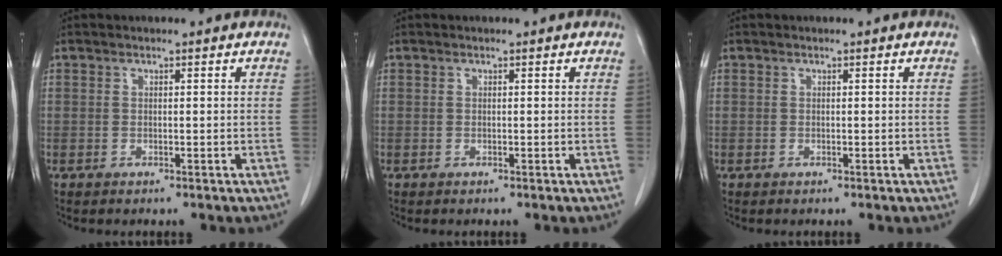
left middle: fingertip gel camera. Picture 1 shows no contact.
{"total": 0.0}
{"total": 0.0}